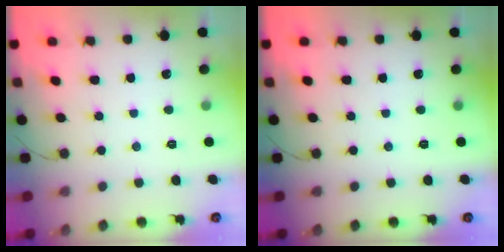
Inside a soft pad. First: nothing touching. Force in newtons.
{"total": 0.0}